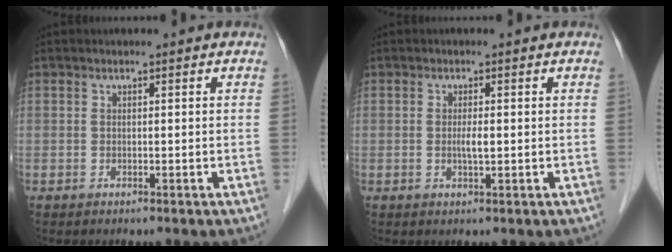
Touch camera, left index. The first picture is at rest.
{"total": 1.6, "force": [0.0, 0.3, 1.6], "torque": [-0.032, -0.001, 0.000]}